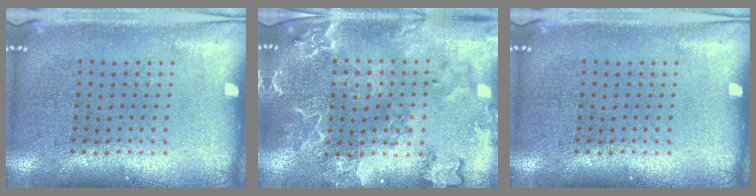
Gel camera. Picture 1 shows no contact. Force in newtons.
{"total": 2.6, "press": 2.5, "slide": 0.9}
{"total": 0.0}